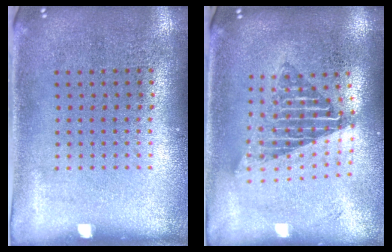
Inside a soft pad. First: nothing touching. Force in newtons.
{"total": 1.8, "press": 1.4, "slide": 1.0}